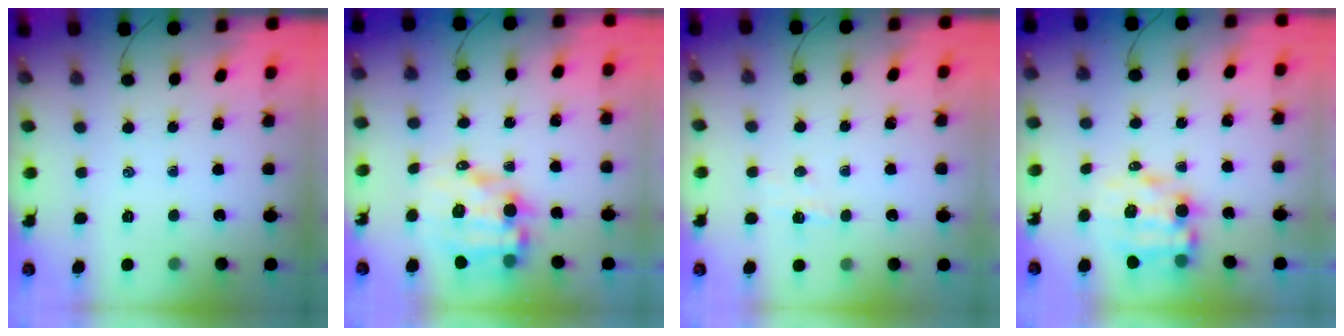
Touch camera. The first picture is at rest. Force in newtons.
{"total": 9.3, "press": 8.9, "slide": 2.8}
{"total": 2.5, "press": 2.4, "slide": 0.7}
{"total": 7.6, "press": 7.4, "slide": 1.5}